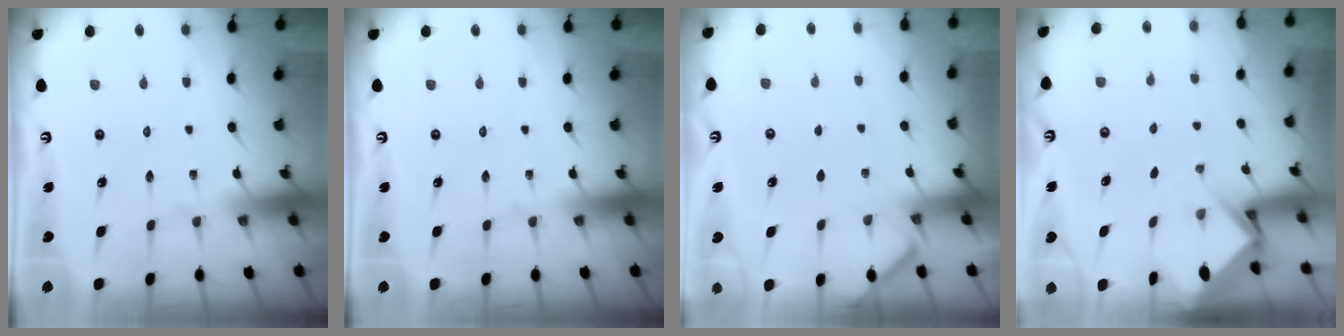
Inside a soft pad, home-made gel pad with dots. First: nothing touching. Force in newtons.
{"total": 0.0}
{"total": 3.1, "press": 3.1, "slide": 0.4}
{"total": 2.9, "press": 2.9, "slide": 0.2}